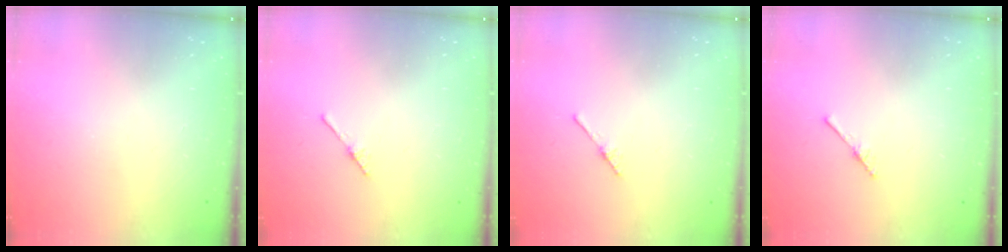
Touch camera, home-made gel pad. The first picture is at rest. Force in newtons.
{"total": 2.0, "press": 2.0, "slide": 0.2}
{"total": 2.0, "press": 2.0, "slide": 0.2}
{"total": 2.5, "press": 2.4, "slide": 0.3}